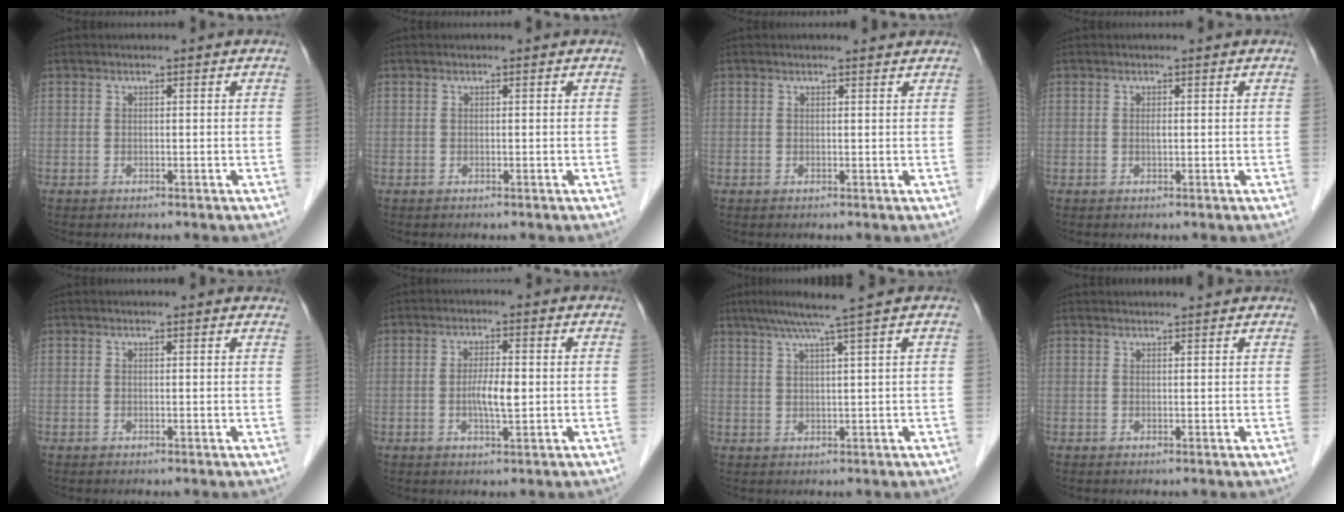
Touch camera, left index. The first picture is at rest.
{"total": 0.0}
{"total": 1.2, "force": [1.2, 0.0, 0.2], "torque": [-0.012, 0.000, 0.013]}
{"total": 0.6, "force": [0.1, 0.1, 0.6], "torque": [-0.011, 0.000, 0.001]}
{"total": 3.6, "force": [3.5, 0.4, 0.9], "torque": [-0.015, 0.007, 0.027]}
{"total": 3.8, "force": [-0.3, 0.7, 3.7], "torque": [-0.072, -0.002, -0.005]}
{"total": 5.9, "force": [4.3, -1.7, 3.6], "torque": [-0.058, 0.011, 0.074]}
{"total": 4.6, "force": [4.5, -0.1, 1.2], "torque": [-0.014, 0.021, 0.049]}